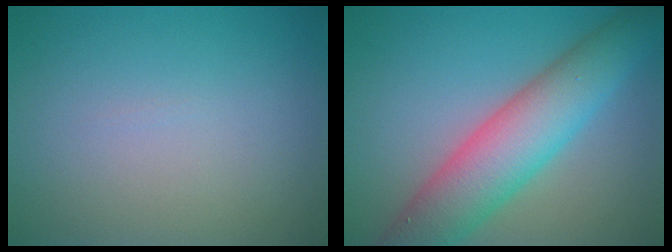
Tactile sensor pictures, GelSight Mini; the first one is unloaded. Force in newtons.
{"total": 8.1, "press": 8.1, "slide": 0.4}